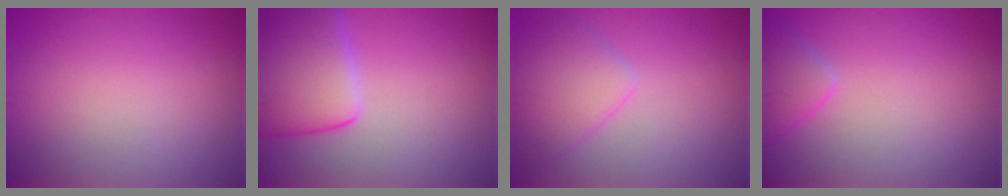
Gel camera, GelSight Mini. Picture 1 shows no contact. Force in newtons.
{"total": 7.7, "press": 7.7, "slide": 0.9}
{"total": 3.8, "press": 3.8, "slide": 0.3}
{"total": 2.5, "press": 2.4, "slide": 0.2}